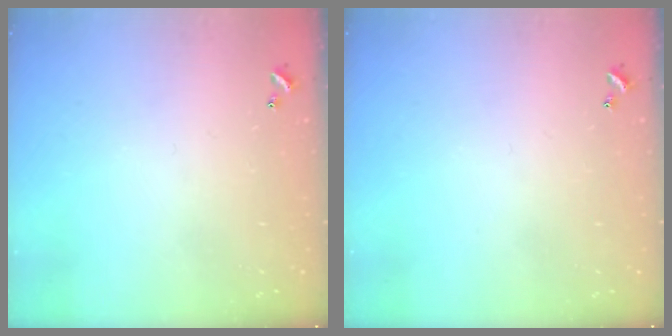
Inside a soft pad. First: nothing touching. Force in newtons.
{"total": 0.0}